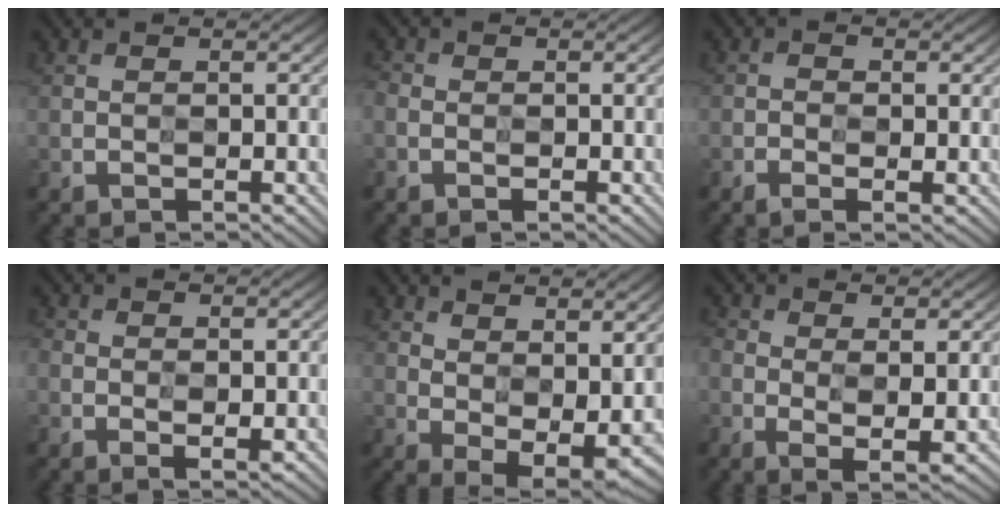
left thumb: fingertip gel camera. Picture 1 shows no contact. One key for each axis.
{"total": 2.9, "fx": -1.1, "fy": 2.1, "fz": 1.7, "tx": -0.048, "ty": -0.007, "tz": -0.028}
{"total": 2.2, "fx": -1.1, "fy": 1.0, "fz": 1.6, "tx": -0.025, "ty": -0.004, "tz": -0.023}
{"total": 2.3, "fx": -0.7, "fy": 1.4, "fz": 1.6, "tx": -0.038, "ty": -0.005, "tz": -0.016}
{"total": 6.7, "fx": 2.4, "fy": 3.4, "fz": 5.2, "tx": -0.094, "ty": -0.013, "tz": 0.055}
{"total": 4.9, "fx": -0.2, "fy": 2.4, "fz": 4.3, "tx": -0.105, "ty": -0.012, "tz": 0.002}